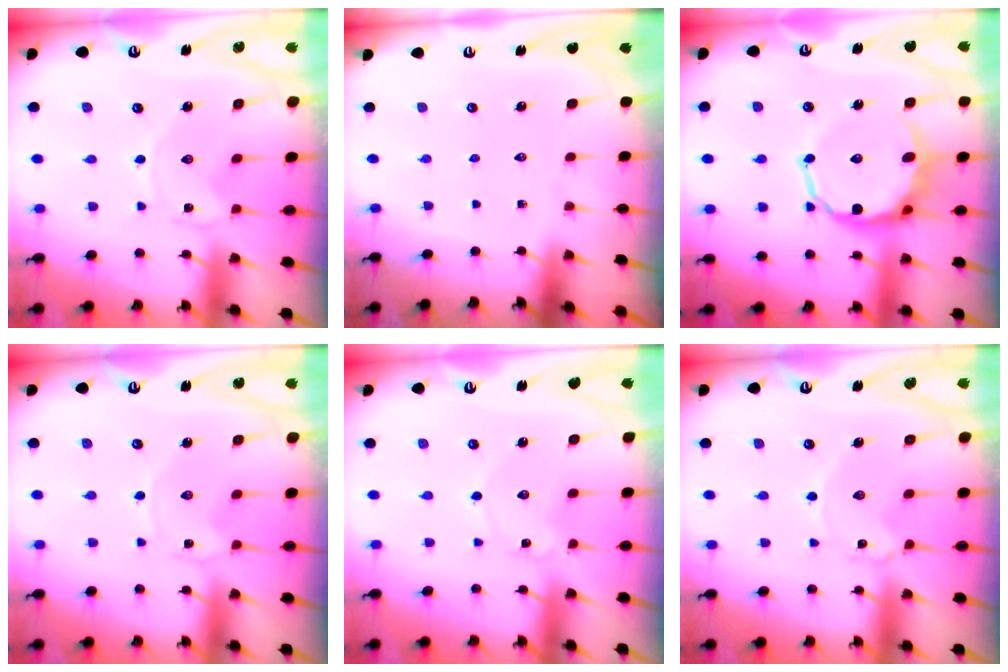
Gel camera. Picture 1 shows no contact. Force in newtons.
{"total": 0.0}
{"total": 11.0, "press": 10.4, "slide": 3.8}
{"total": 1.5, "press": 1.5, "slide": 0.1}
{"total": 1.0, "press": 1.0, "slide": 0.0}
{"total": 1.8, "press": 1.7, "slide": 0.3}